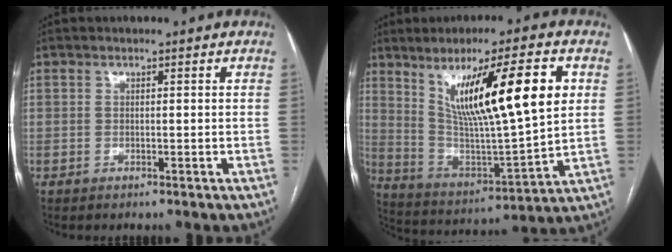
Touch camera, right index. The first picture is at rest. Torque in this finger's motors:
{"motor_torque": [1.23, 0.91, 0.50, 0.21]}